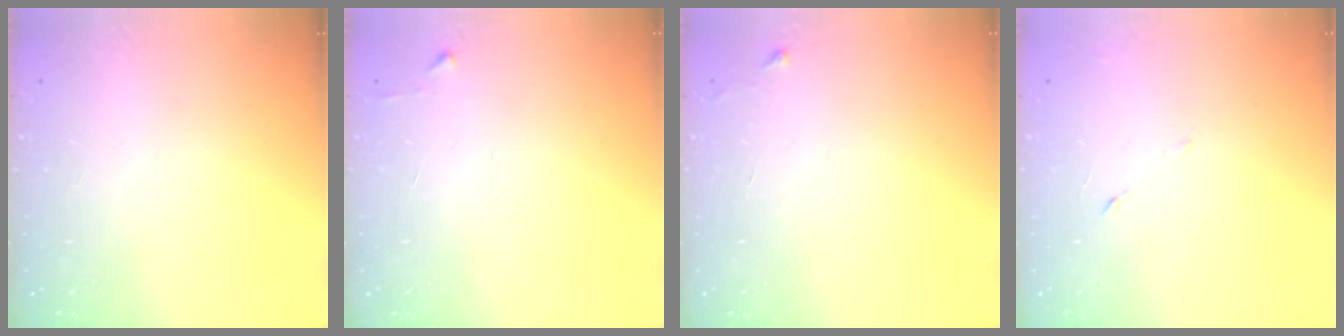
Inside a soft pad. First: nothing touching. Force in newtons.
{"total": 2.4, "press": 2.4, "slide": 0.3}
{"total": 3.5, "press": 3.4, "slide": 0.5}
{"total": 5.3, "press": 5.3, "slide": 0.6}